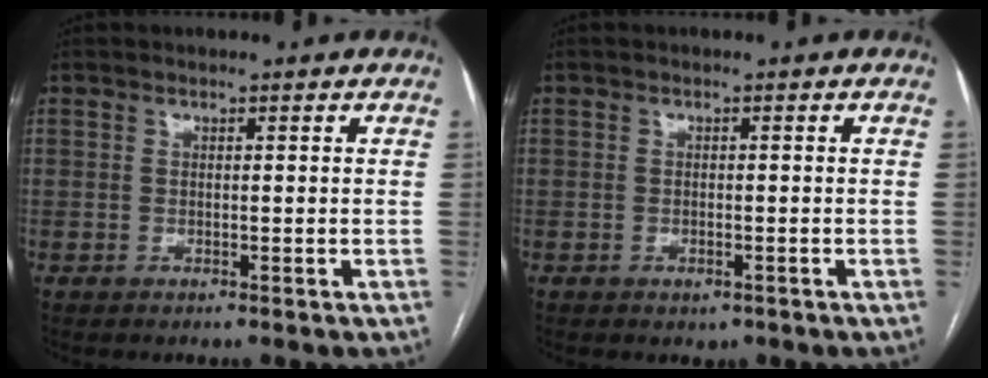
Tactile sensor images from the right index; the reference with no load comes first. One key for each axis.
{"total": 1.3, "fx": -0.7, "fy": 0.9, "fz": 0.7, "tx": -0.007, "ty": 0.001, "tz": -0.001}